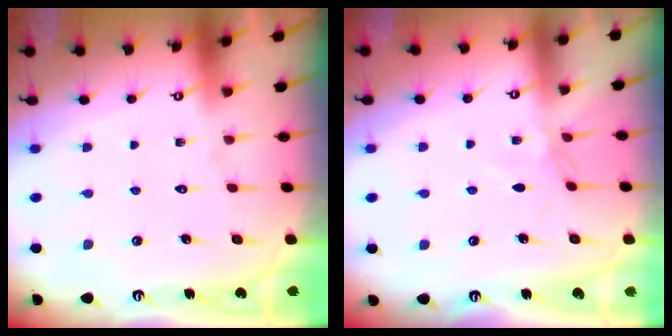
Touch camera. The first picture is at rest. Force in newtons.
{"total": 2.2, "press": 2.2, "slide": 0.3}